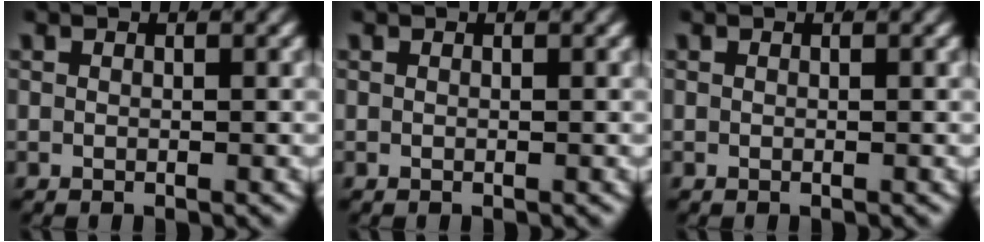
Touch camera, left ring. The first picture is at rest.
{"total": 0.0}
{"total": 0.0}